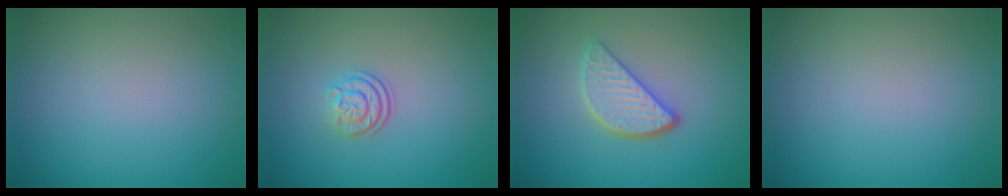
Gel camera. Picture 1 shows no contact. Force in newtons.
{"total": 2.4, "press": 1.8, "slide": 1.6}
{"total": 3.6, "press": 2.9, "slide": 2.1}
{"total": 0.0}